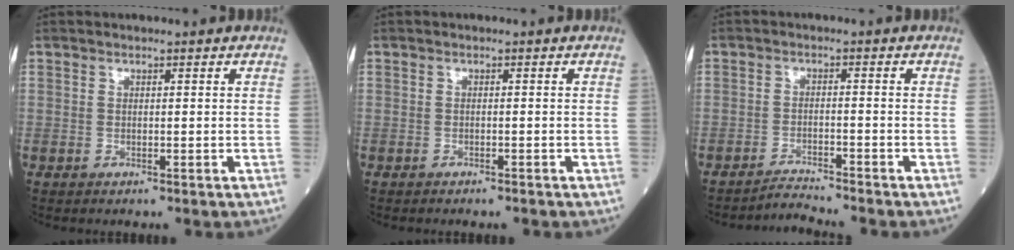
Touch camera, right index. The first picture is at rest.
{"total": 1.4, "force": [-1.3, 0.3, 0.5], "torque": [-0.009, -0.001, -0.016]}
{"total": 3.1, "force": [-2.9, -1.2, -0.5], "torque": [0.008, -0.014, -0.049]}